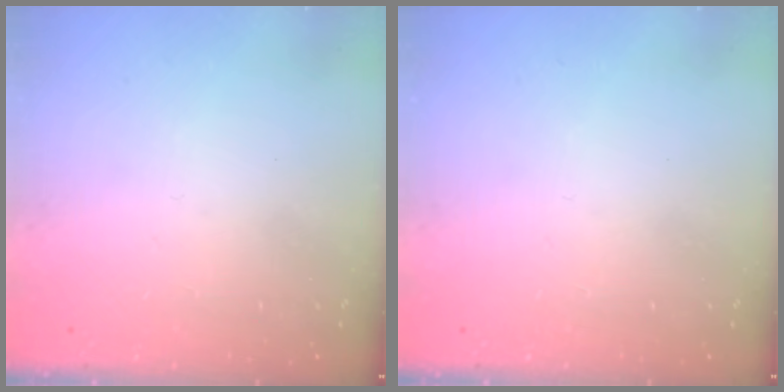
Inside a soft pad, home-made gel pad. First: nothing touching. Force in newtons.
{"total": 0.0}